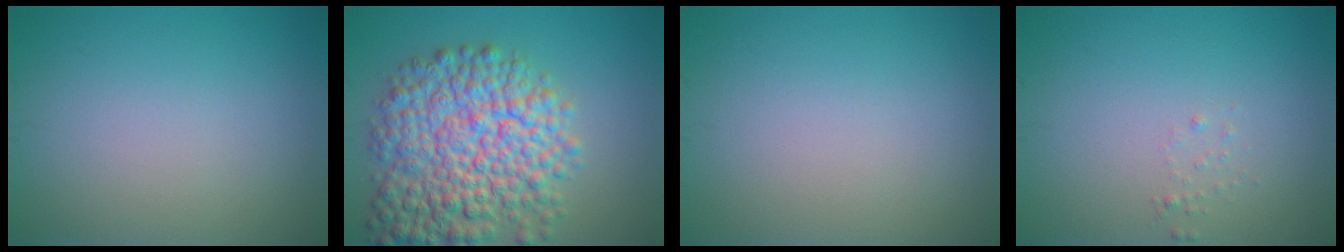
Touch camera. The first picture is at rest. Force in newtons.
{"total": 10.3, "press": 10.3, "slide": 0.4}
{"total": 0.0}
{"total": 0.6, "press": 0.6, "slide": 0.1}